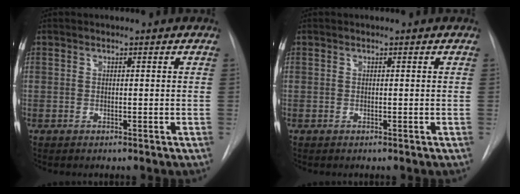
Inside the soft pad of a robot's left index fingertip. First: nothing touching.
{"total": 0.0}